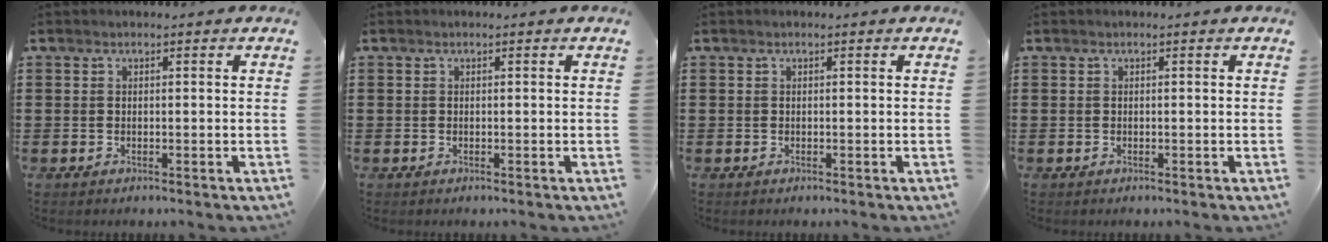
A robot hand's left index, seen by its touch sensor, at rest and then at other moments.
{"total": 0.0}
{"total": 0.0}
{"total": 0.0}